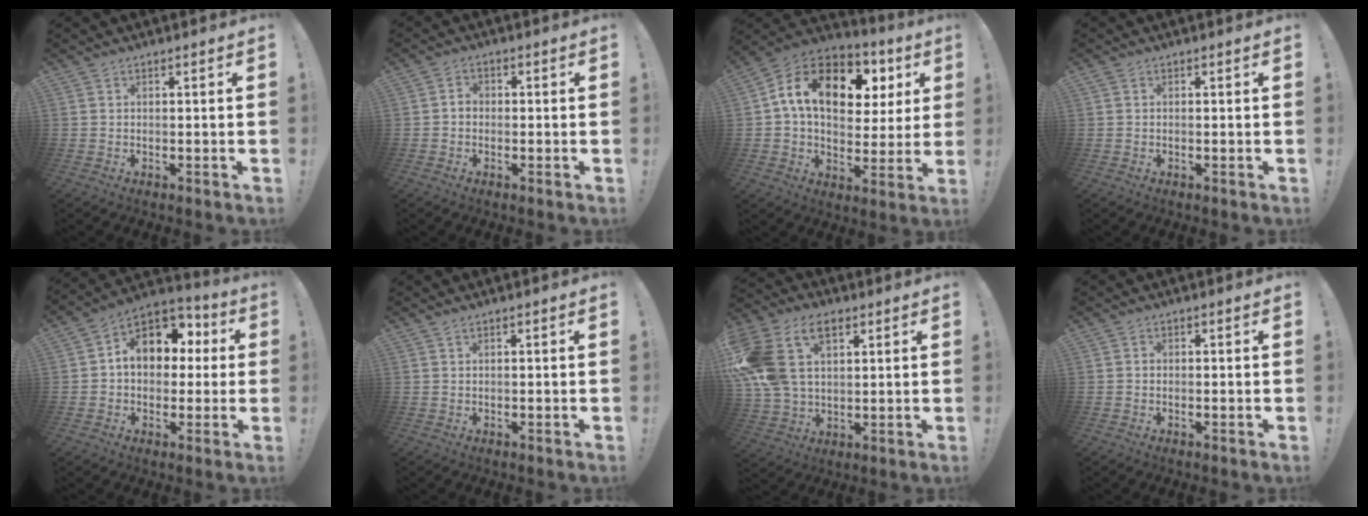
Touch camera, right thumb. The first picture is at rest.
{"total": 2.2, "force": [-0.9, 1.6, 1.3], "torque": [-0.022, 0.010, -0.017]}
{"total": 17.4, "force": [6.3, 10.9, 11.9], "torque": [-0.198, -0.010, 0.112]}
{"total": 0.0}
{"total": 12.2, "force": [2.5, 9.6, 7.0], "torque": [-0.100, -0.001, 0.053]}
{"total": 0.7, "force": [0.7, 0.0, 0.3], "torque": [-0.006, 0.001, 0.012]}
{"total": 19.9, "force": [7.4, 13.0, 13.1], "torque": [-0.255, -0.022, 0.136]}
{"total": 0.7, "force": [-0.4, 0.5, 0.2], "torque": [-0.002, 0.003, -0.008]}